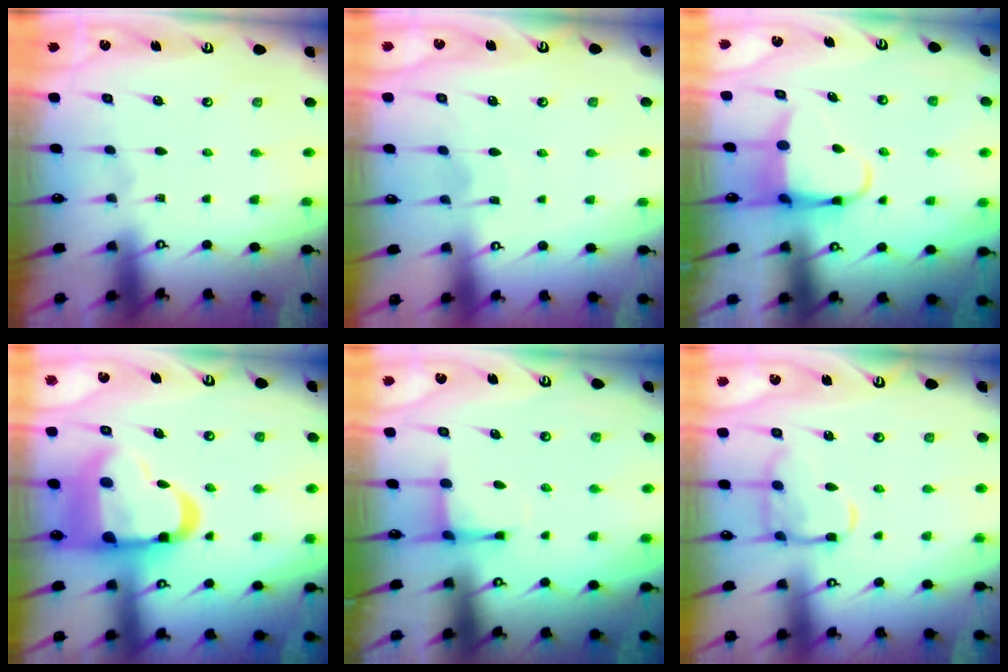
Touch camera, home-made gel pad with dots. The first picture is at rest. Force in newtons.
{"total": 3.4, "press": 3.4, "slide": 0.4}
{"total": 5.3, "press": 5.2, "slide": 0.8}
{"total": 19.6, "press": 19.4, "slide": 2.4}
{"total": 3.2, "press": 3.1, "slide": 1.0}
{"total": 13.5, "press": 13.4, "slide": 1.1}